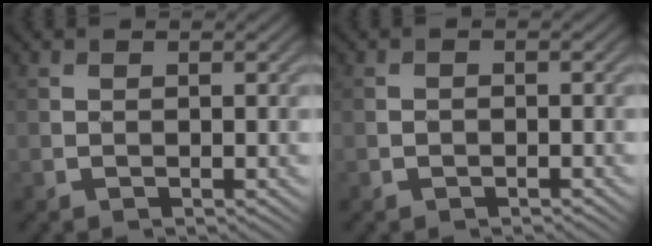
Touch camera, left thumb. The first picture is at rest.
{"total": 0.6, "force": [-0.4, 0.4, 0.2], "torque": [-0.002, -0.002, -0.008]}